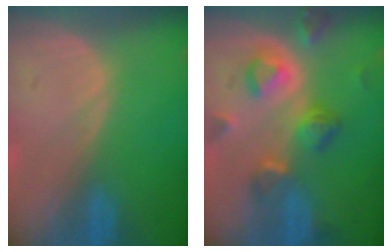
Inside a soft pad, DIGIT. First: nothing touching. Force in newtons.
{"total": 7.8, "press": 7.1, "slide": 3.2}